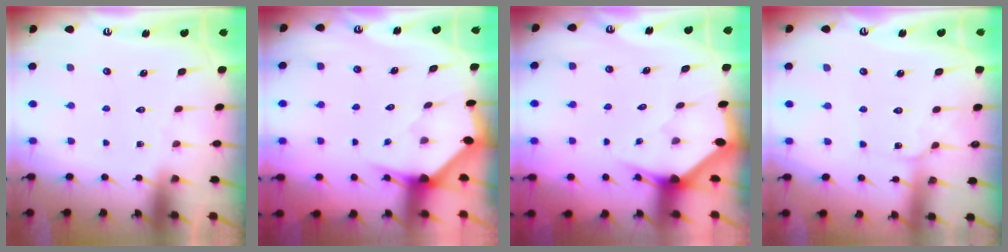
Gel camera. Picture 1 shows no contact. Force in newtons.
{"total": 2.9, "press": 2.9, "slide": 0.2}
{"total": 2.9, "press": 2.9, "slide": 0.1}
{"total": 3.9, "press": 3.8, "slide": 0.5}